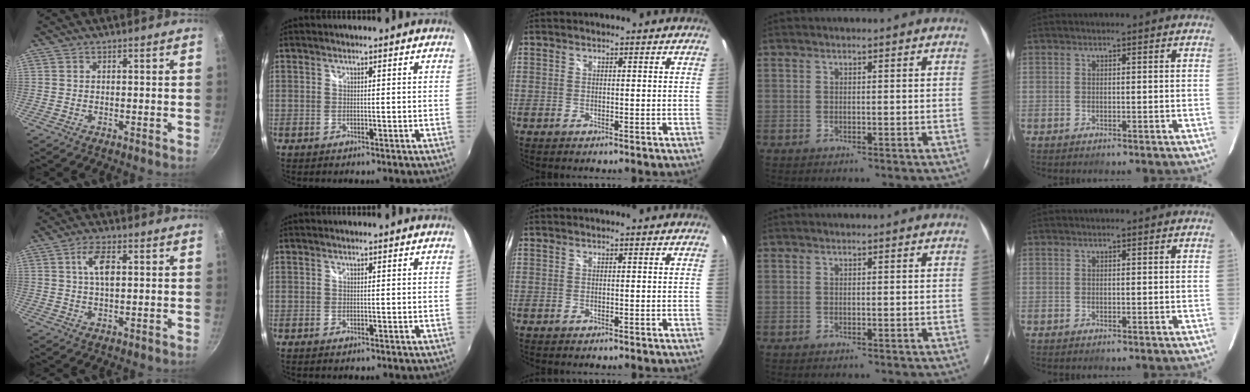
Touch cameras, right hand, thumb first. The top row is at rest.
{"thumb": {"total": 5.8, "force": [1.4, 2.6, 5.0], "torque": [-0.088, 0.003, 0.024]}}